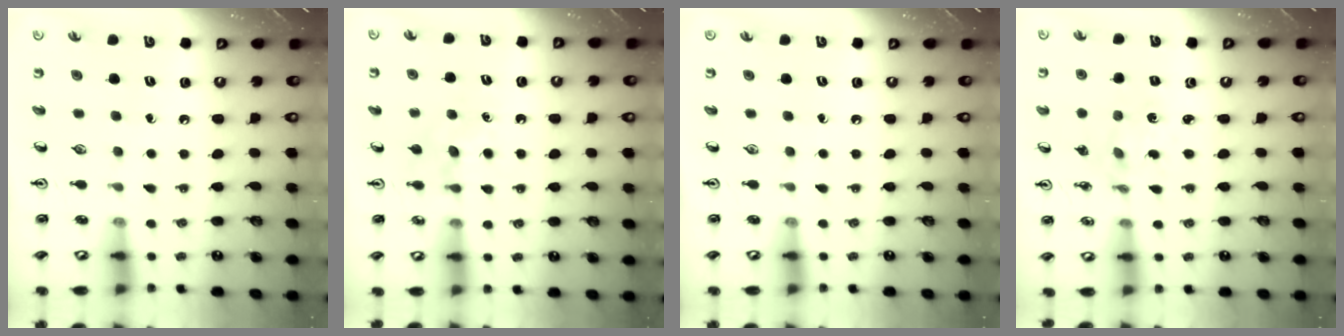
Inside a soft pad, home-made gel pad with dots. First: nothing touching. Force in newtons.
{"total": 4.6, "press": 4.6, "slide": 0.6}
{"total": 0.0}
{"total": 1.2, "press": 1.2, "slide": 0.1}